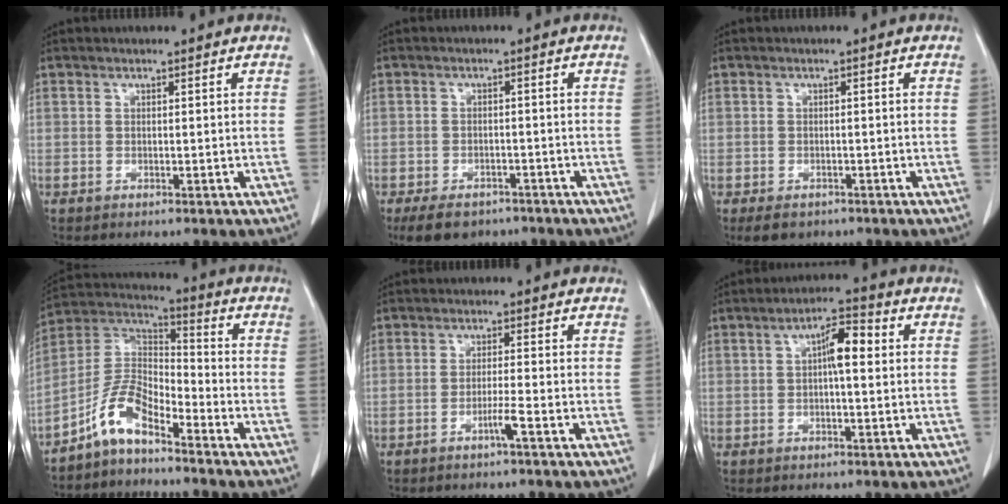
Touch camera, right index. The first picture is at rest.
{"total": 7.2, "force": [-5.3, 4.2, 2.4], "torque": [-0.030, 0.002, -0.079]}
{"total": 3.5, "force": [-2.3, 2.4, 1.2], "torque": [-0.011, -0.001, -0.028]}
{"total": 8.3, "force": [-6.0, 3.0, 4.9], "torque": [-0.107, 0.026, -0.125]}
{"total": 2.5, "force": [-1.5, -0.5, 2.0], "torque": [-0.038, -0.002, -0.030]}
{"total": 5.5, "force": [0.9, 1.3, 5.3], "torque": [-0.088, 0.019, 0.011]}